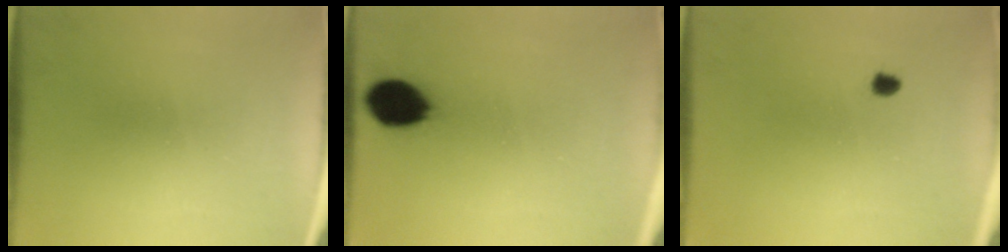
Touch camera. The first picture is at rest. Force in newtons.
{"total": 10.1}
{"total": 1.3}